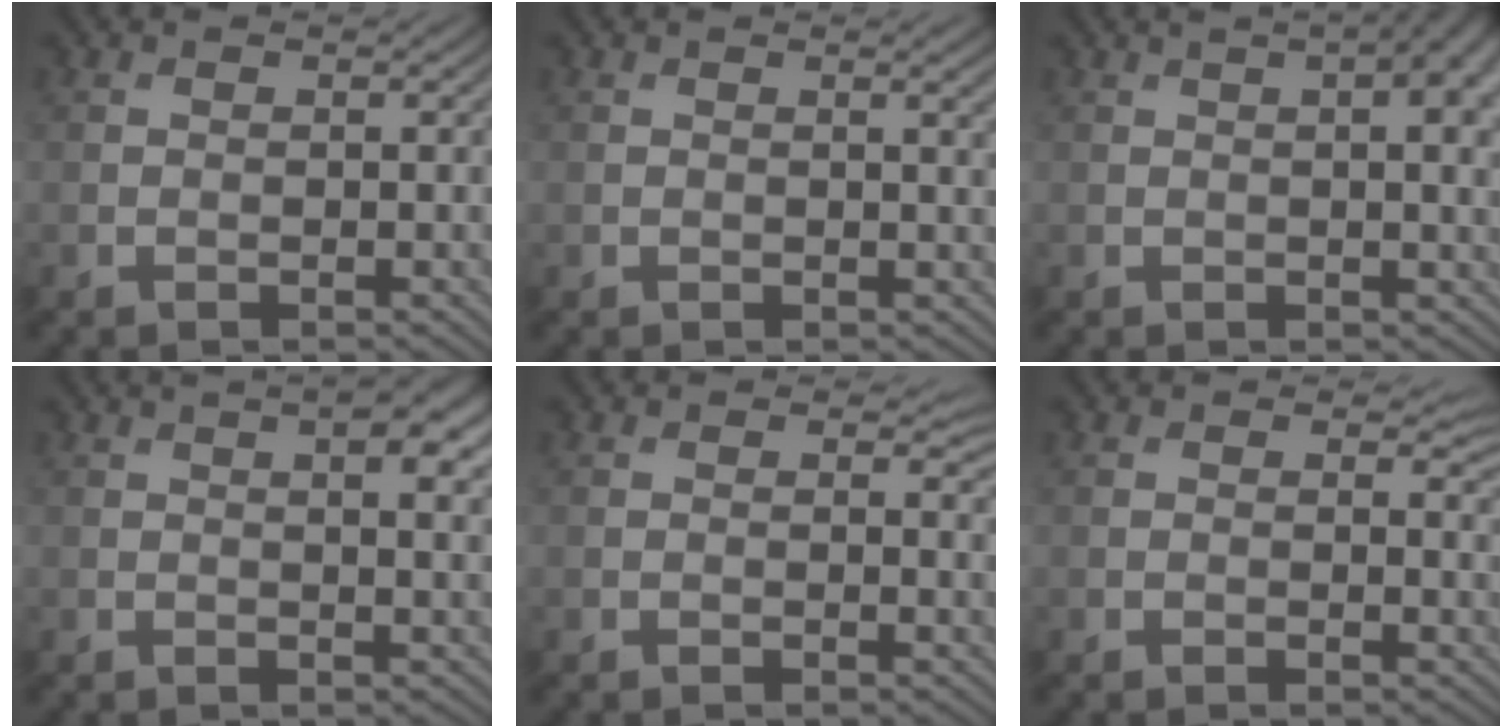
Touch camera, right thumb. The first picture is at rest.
{"total": 1.5, "force": [0.6, 0.2, 1.3], "torque": [-0.016, 0.000, 0.009]}
{"total": 7.7, "force": [2.6, 2.6, 6.8], "torque": [-0.070, 0.013, 0.024]}
{"total": 4.7, "force": [2.1, 1.4, 4.0], "torque": [-0.061, 0.002, 0.030]}
{"total": 2.3, "force": [0.9, 1.2, 1.7], "torque": [-0.024, -0.008, 0.010]}
{"total": 2.6, "force": [1.0, 1.3, 2.0], "torque": [-0.028, -0.008, 0.012]}